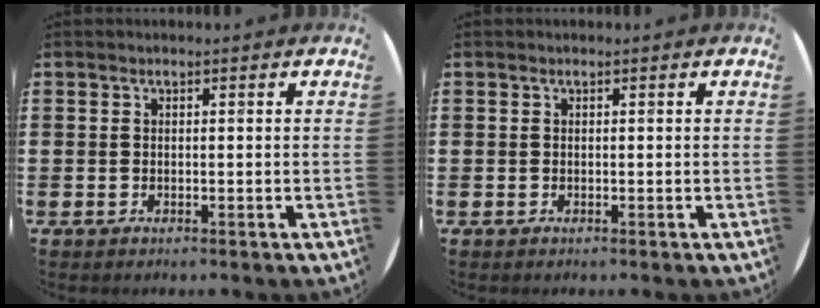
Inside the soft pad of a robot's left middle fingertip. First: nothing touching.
{"total": 0.0}